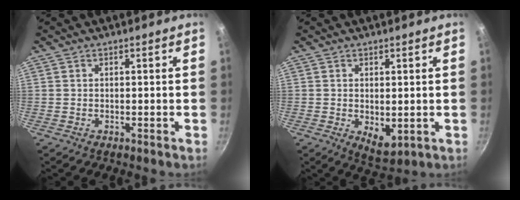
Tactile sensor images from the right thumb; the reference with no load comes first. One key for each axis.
{"total": 5.2, "fx": -0.2, "fy": 3.1, "fz": 4.2, "tx": -0.055, "ty": -0.015, "tz": 0.006}